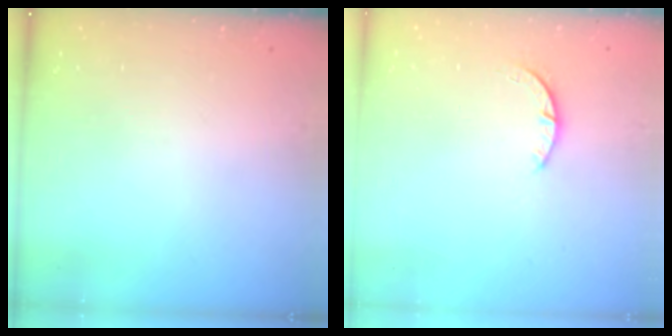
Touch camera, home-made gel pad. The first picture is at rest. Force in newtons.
{"total": 2.4, "press": 2.4, "slide": 0.3}